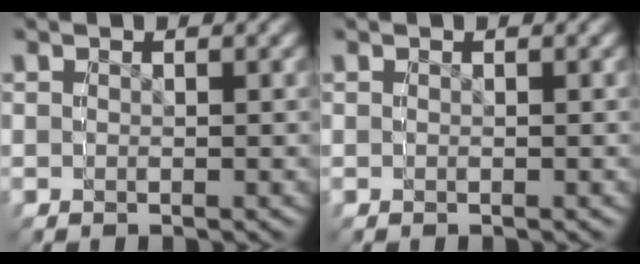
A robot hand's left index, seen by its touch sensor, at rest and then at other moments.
{"total": 0.0}